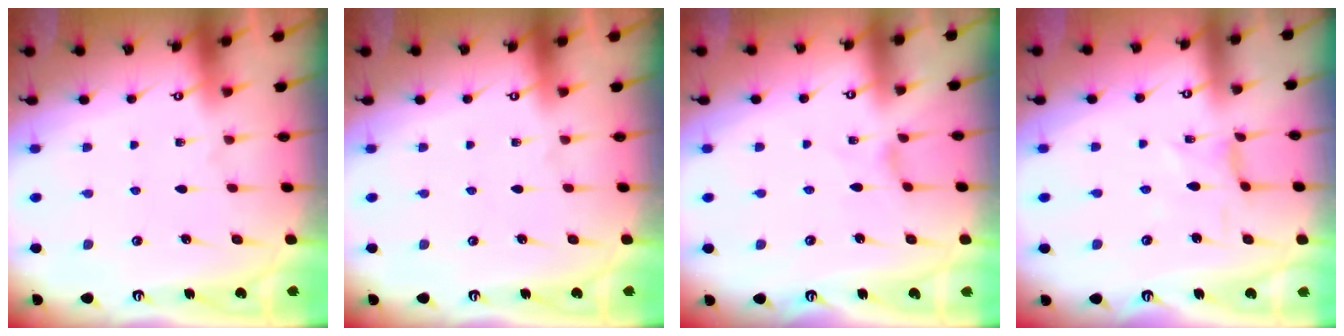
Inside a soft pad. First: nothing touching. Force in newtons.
{"total": 0.0}
{"total": 0.0}
{"total": 0.9, "press": 0.9, "slide": 0.3}